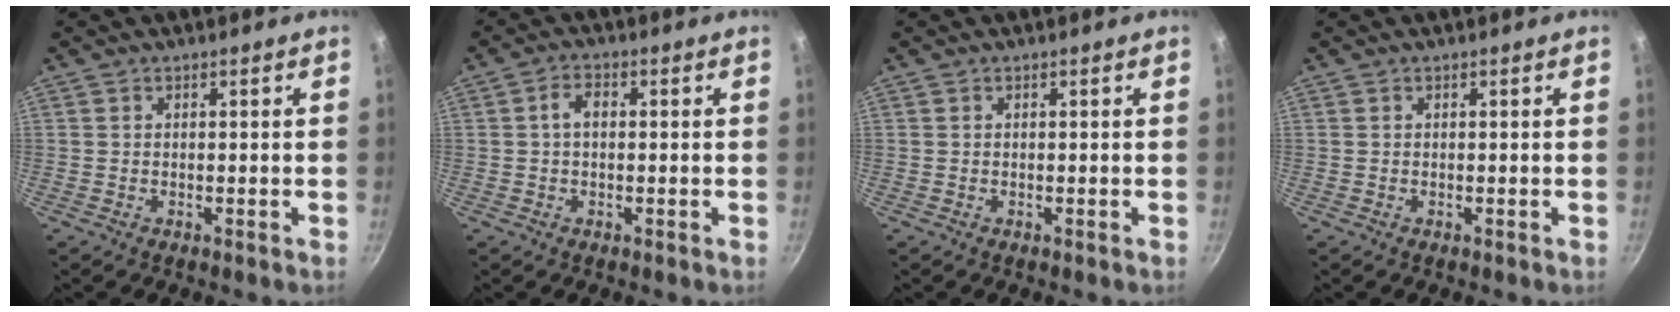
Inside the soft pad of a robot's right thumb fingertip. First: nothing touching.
{"total": 3.1, "force": [0.2, 1.9, 2.5], "torque": [-0.042, 0.012, 0.002]}
{"total": 0.0}
{"total": 0.0}